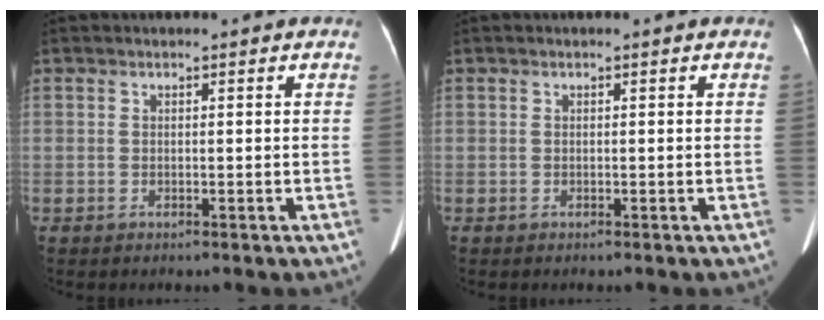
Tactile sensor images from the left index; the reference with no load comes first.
{"total": 0.0}